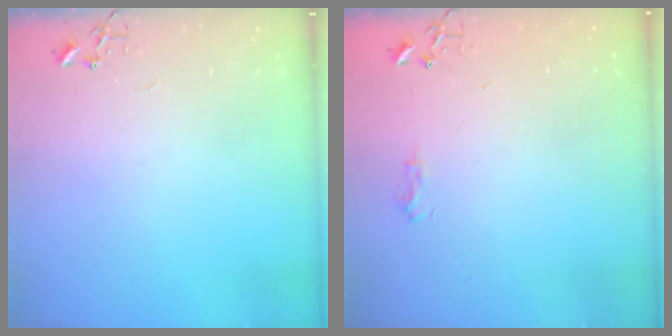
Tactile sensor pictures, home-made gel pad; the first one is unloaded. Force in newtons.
{"total": 6.6, "press": 6.6, "slide": 0.8}